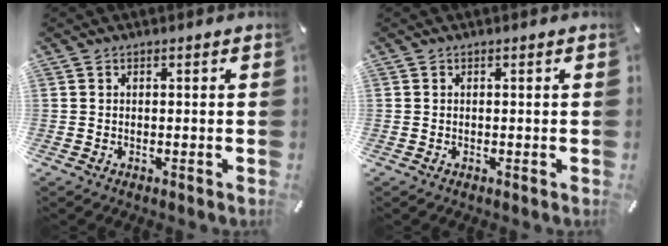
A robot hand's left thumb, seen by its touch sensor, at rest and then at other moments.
{"total": 0.0}